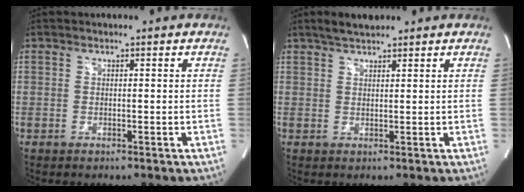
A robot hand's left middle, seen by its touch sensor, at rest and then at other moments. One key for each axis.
{"total": 3.3, "fx": 2.9, "fy": 0.7, "fz": 1.5, "tx": -0.035, "ty": 0.010, "tz": 0.053}